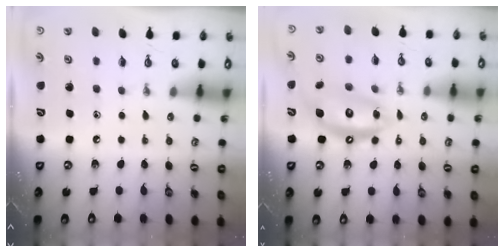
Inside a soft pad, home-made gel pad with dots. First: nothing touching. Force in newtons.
{"total": 11.8, "press": 11.7, "slide": 1.2}